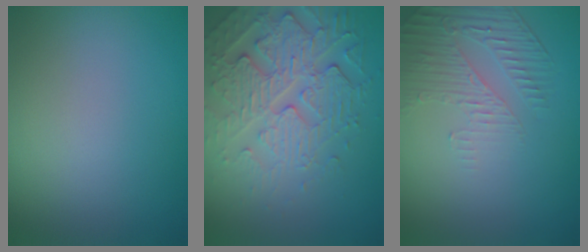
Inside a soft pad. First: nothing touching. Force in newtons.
{"total": 5.7, "press": 4.6, "slide": 3.3}
{"total": 1.9, "press": 1.3, "slide": 1.3}